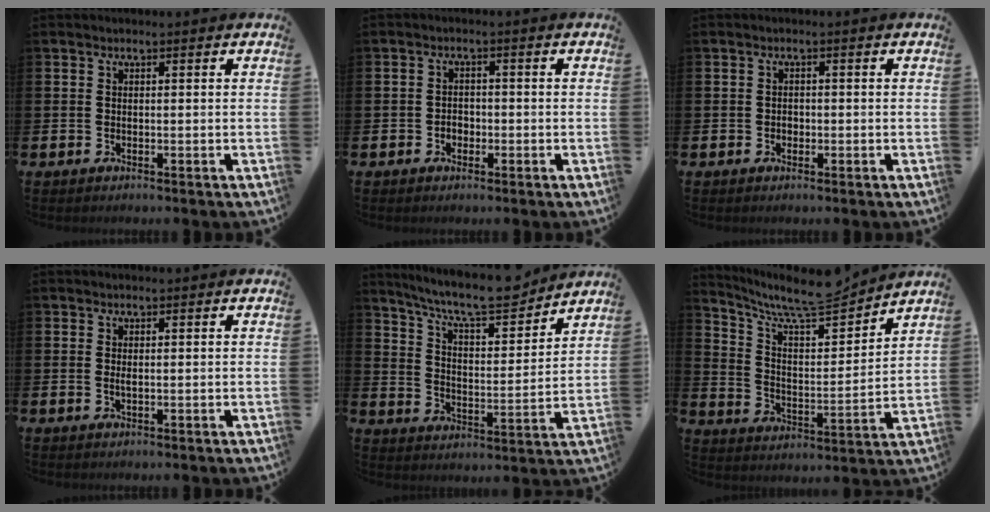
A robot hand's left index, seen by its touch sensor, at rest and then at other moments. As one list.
[{"total": 1.7, "force": [-0.7, 1.4, 0.6], "torque": [-0.011, 0.003, -0.017]}, {"total": 1.0, "force": [-0.2, 0.9, 0.4], "torque": [-0.006, 0.005, -0.007]}, {"total": 0.7, "force": [0.1, 0.2, 0.7], "torque": [-0.010, -0.002, 0.001]}, {"total": 9.8, "force": [9.0, 1.9, 3.6], "torque": [-0.094, -0.061, 0.156]}, {"total": 10.2, "force": [9.1, 1.7, 4.2], "torque": [-0.113, -0.062, 0.158]}]